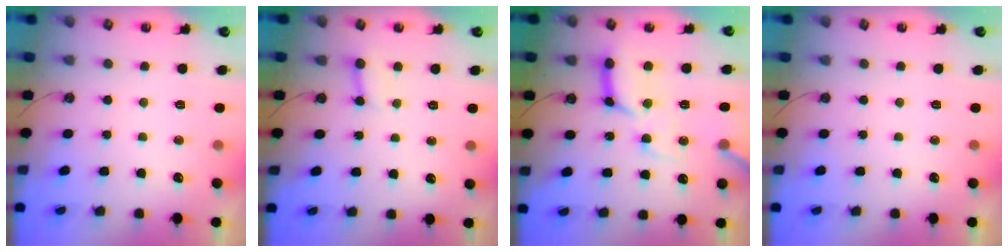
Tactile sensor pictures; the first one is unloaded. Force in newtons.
{"total": 2.5, "press": 2.5, "slide": 0.2}
{"total": 16.3, "press": 16.2, "slide": 1.8}
{"total": 0.0}